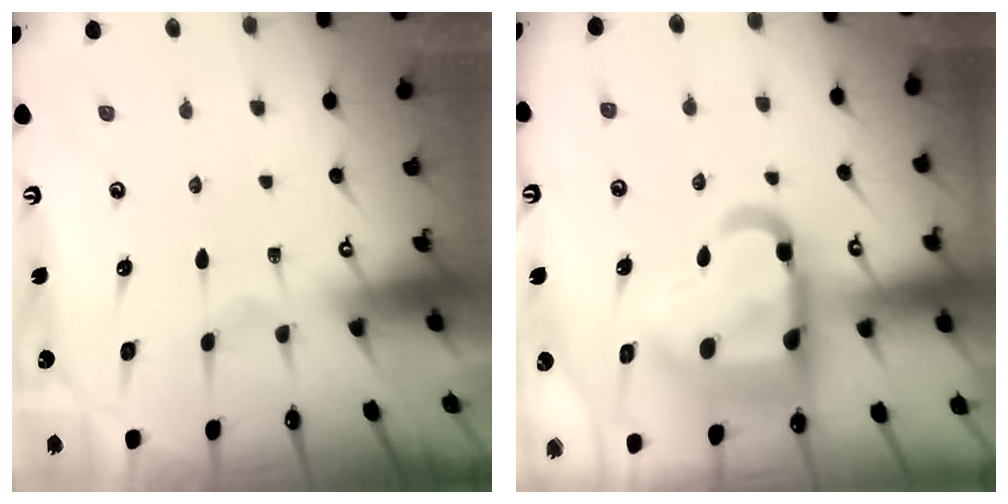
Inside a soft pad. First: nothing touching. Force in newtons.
{"total": 20.9, "press": 20.8, "slide": 2.2}